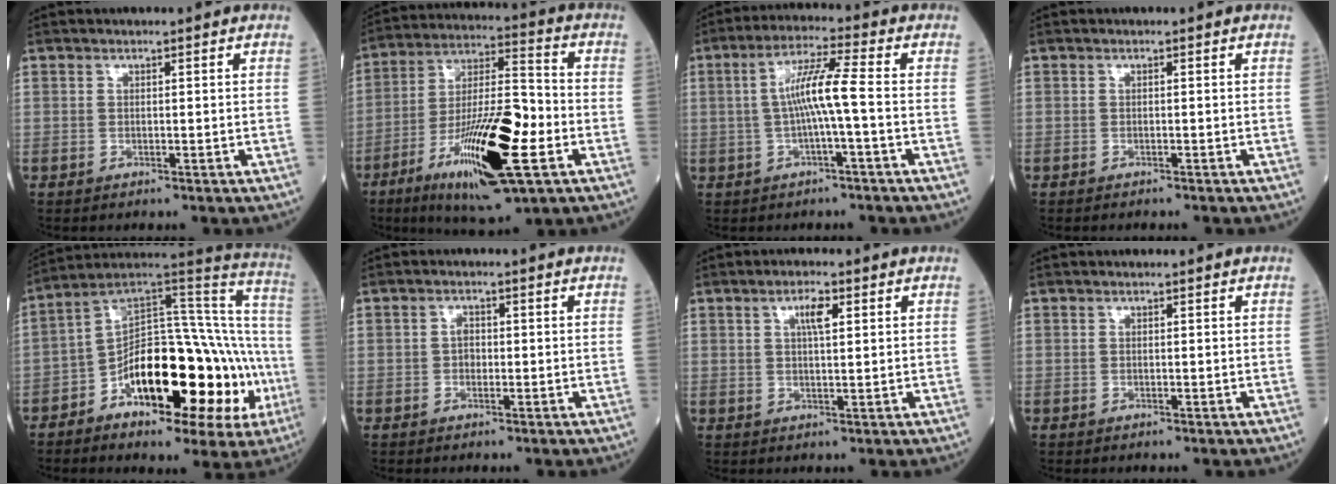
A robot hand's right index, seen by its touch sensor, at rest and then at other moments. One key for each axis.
{"total": 19.7, "fx": -7.6, "fy": 3.8, "fz": 17.8, "tx": -0.335, "ty": -0.020, "tz": -0.122}
{"total": 7.1, "fx": -0.6, "fy": -0.3, "fz": 7.0, "tx": -0.136, "ty": 0.015, "tz": -0.012}
{"total": 1.8, "fx": -1.6, "fy": 0.1, "fz": 0.8, "tx": -0.011, "ty": -0.001, "tz": -0.019}
{"total": 26.9, "fx": -8.0, "fy": 10.0, "fz": 23.6, "tx": -0.294, "ty": 0.036, "tz": -0.106}
{"total": 1.4, "fx": -0.1, "fy": 1.0, "fz": 0.9, "tx": -0.010, "ty": 0.006, "tz": -0.002}
{"total": 3.2, "fx": 1.3, "fy": 0.7, "fz": 2.9, "tx": -0.056, "ty": 0.003, "tz": 0.024}
{"total": 0.0}